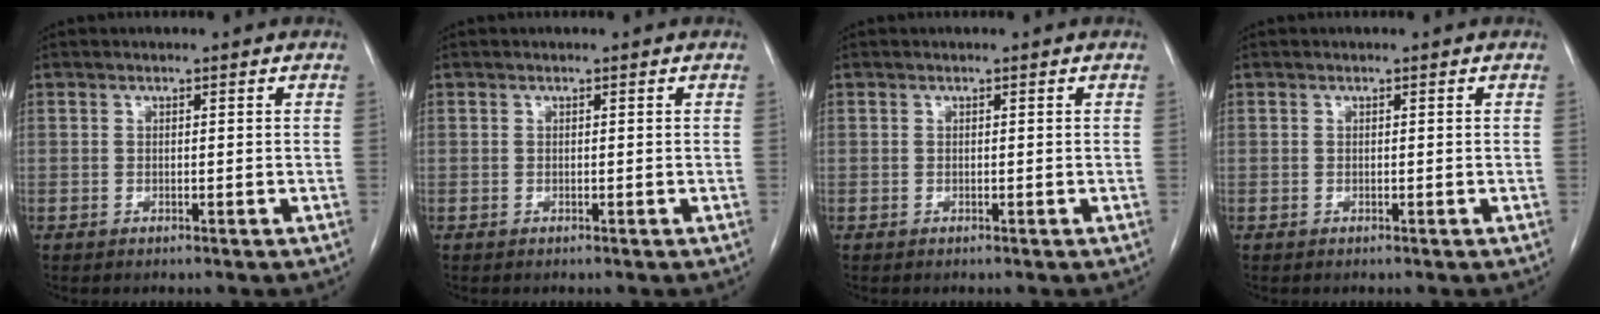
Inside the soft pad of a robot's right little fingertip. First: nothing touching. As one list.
[{"total": 0.0}, {"total": 0.0}, {"total": 0.0}]